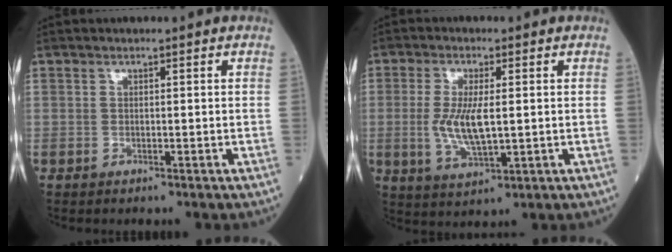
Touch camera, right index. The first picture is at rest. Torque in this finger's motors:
{"motor_torque": [0.74, 0.42, 0.27, 0.15]}